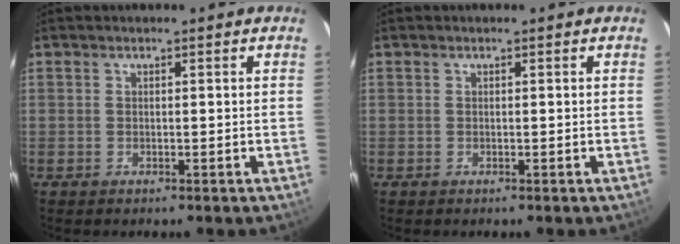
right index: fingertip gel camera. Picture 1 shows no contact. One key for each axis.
{"total": 0.0}